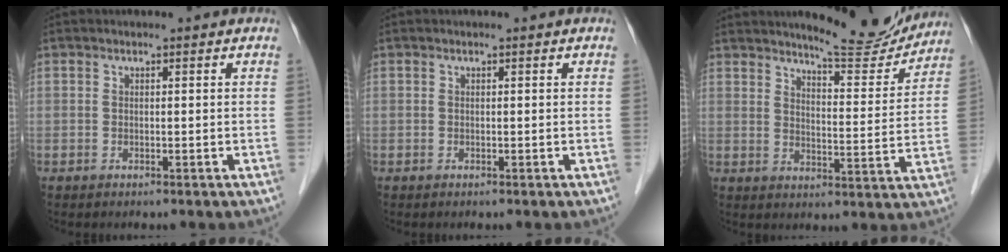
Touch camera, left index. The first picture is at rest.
{"total": 0.0}
{"total": 12.6, "force": [11.9, 1.6, 3.9], "torque": [-0.050, -0.028, 0.152]}